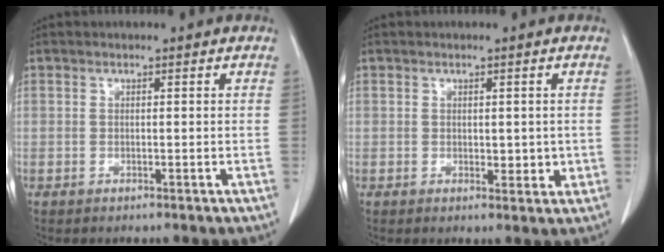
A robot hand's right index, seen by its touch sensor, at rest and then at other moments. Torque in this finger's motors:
{"motor_torque": [-0.06, 0.03, 0.02, 0.00]}